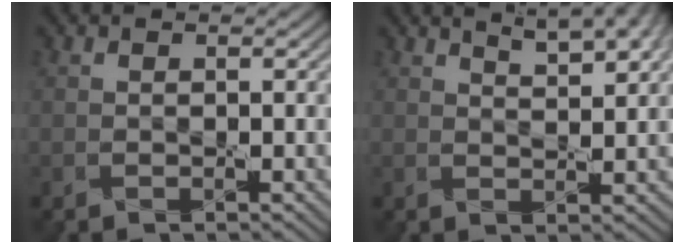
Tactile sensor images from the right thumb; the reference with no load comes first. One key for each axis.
{"total": 7.2, "fx": 4.6, "fy": 2.3, "fz": 5.0, "tx": -0.068, "ty": 0.017, "tz": 0.057}